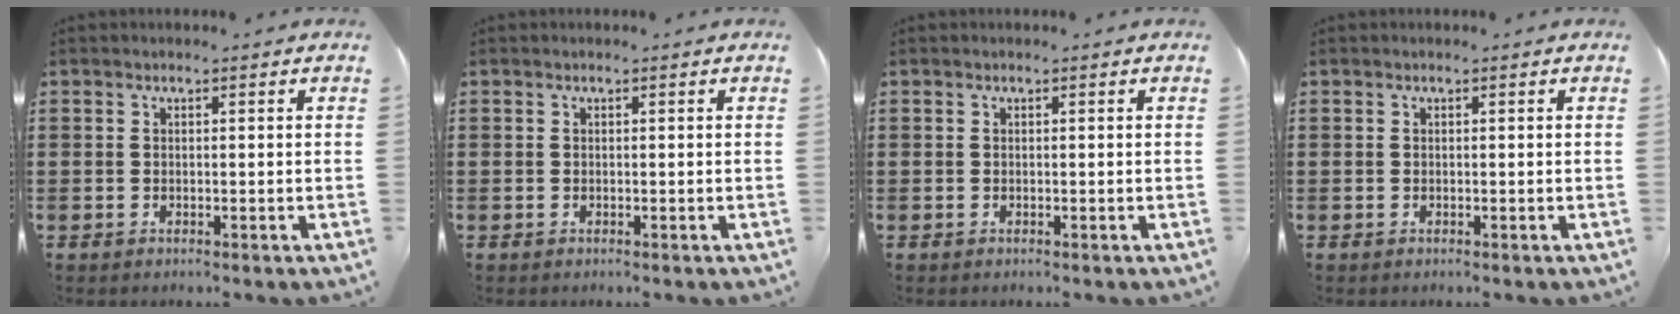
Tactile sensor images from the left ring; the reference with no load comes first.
{"total": 0.0}
{"total": 0.0}
{"total": 0.0}